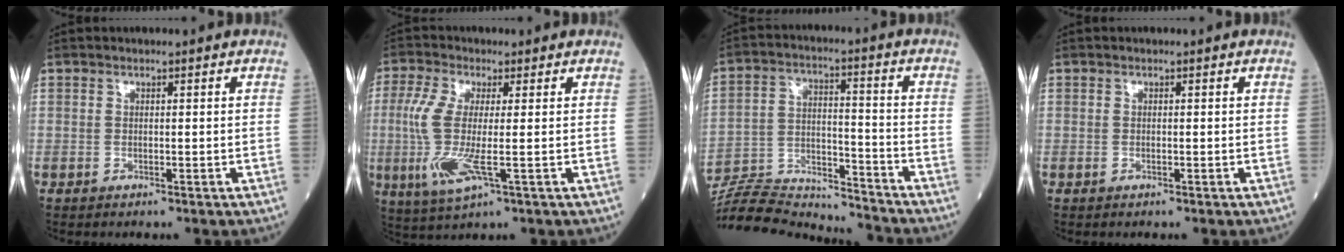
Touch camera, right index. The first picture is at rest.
{"total": 8.8, "force": [-1.2, 1.6, 8.6], "torque": [-0.204, -0.015, -0.026]}
{"total": 17.1, "force": [-16.8, 1.6, 2.7], "torque": [-0.058, 0.022, -0.270]}
{"total": 0.0}